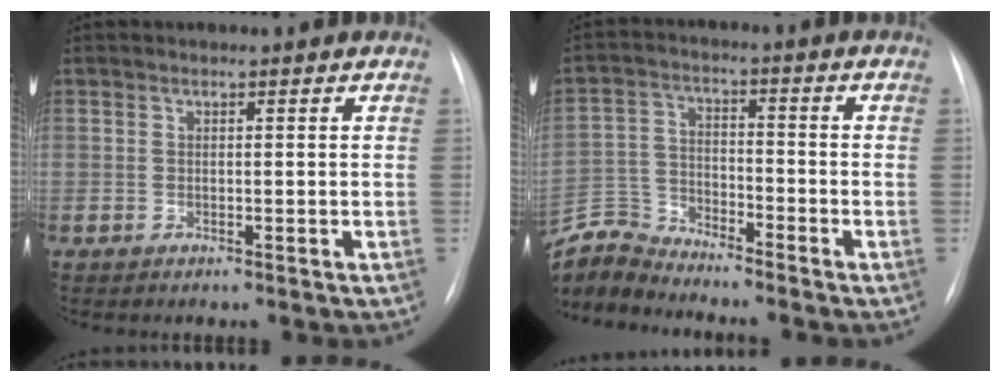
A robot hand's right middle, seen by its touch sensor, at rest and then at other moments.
{"total": 7.6, "force": [-7.6, 0.0, -0.3], "torque": [0.000, 0.005, -0.151]}